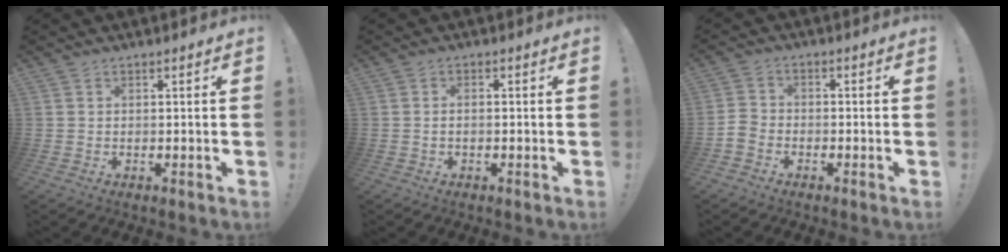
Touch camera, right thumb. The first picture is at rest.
{"total": 1.2, "force": [-0.5, 0.3, 1.1], "torque": [-0.017, 0.005, -0.010]}
{"total": 4.0, "force": [-2.6, 2.6, 1.6], "torque": [-0.039, 0.008, -0.049]}